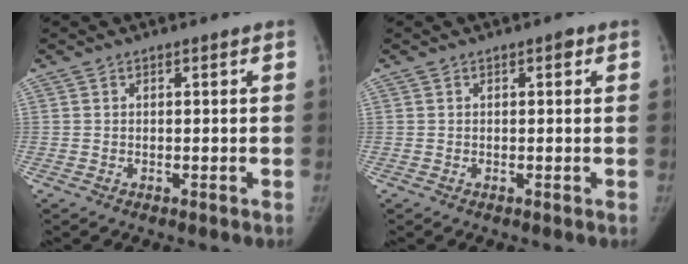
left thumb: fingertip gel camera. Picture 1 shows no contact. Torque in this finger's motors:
{"motor_torque": [0.20, -0.03, 0.38, -0.18, 0.04]}